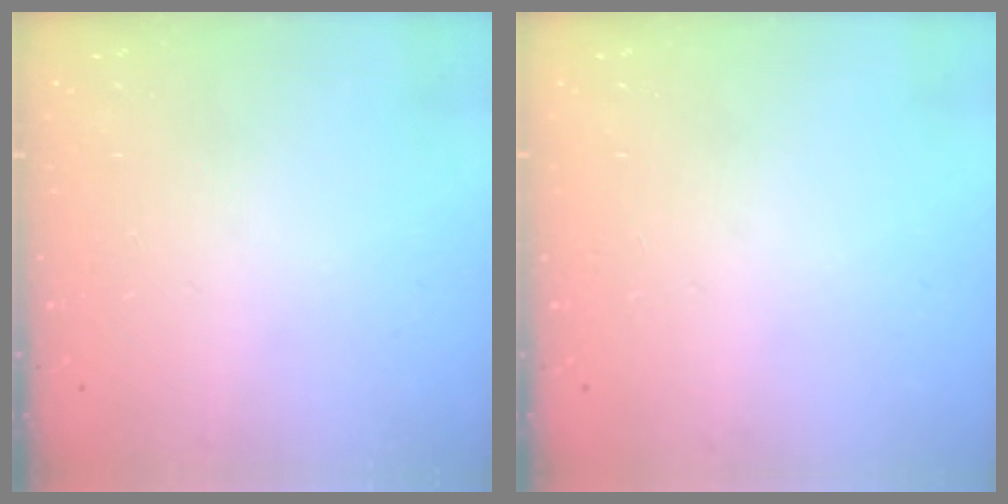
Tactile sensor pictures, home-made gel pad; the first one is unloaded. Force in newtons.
{"total": 0.0}